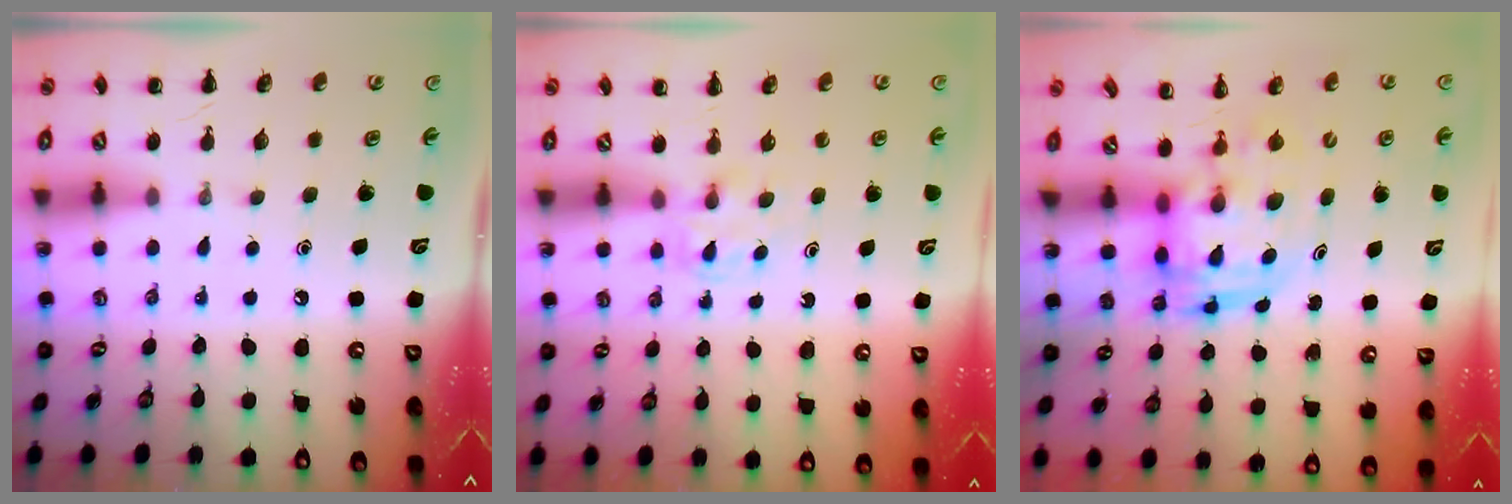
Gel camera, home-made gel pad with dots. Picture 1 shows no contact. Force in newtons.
{"total": 3.0, "press": 2.8, "slide": 1.0}
{"total": 3.6, "press": 3.5, "slide": 0.7}